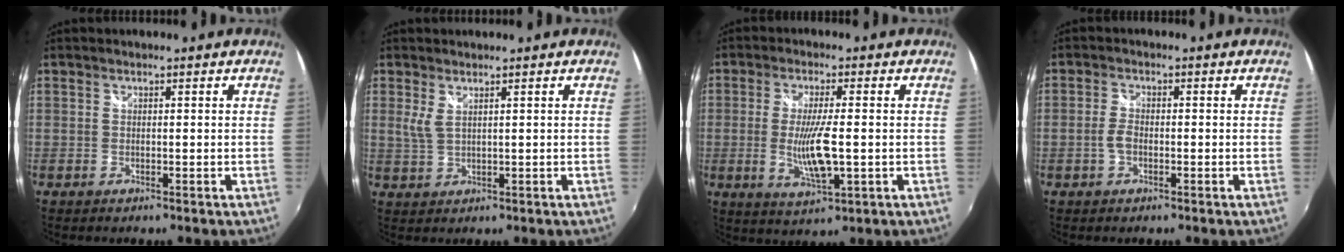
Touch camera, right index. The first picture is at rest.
{"total": 2.2, "force": [1.1, 0.4, 1.9], "torque": [-0.036, -0.002, 0.020]}
{"total": 8.6, "force": [-1.3, 1.7, 8.4], "torque": [-0.156, -0.016, -0.019]}
{"total": 2.4, "force": [-0.9, 1.3, 1.9], "torque": [-0.044, 0.003, -0.020]}